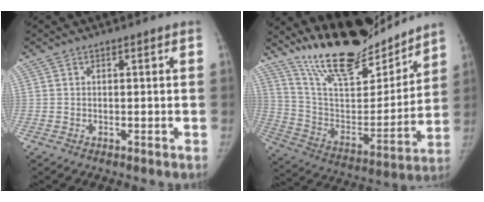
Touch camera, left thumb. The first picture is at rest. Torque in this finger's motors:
{"motor_torque": [0.31, -0.06, 1.38, -1.39, 0.07]}